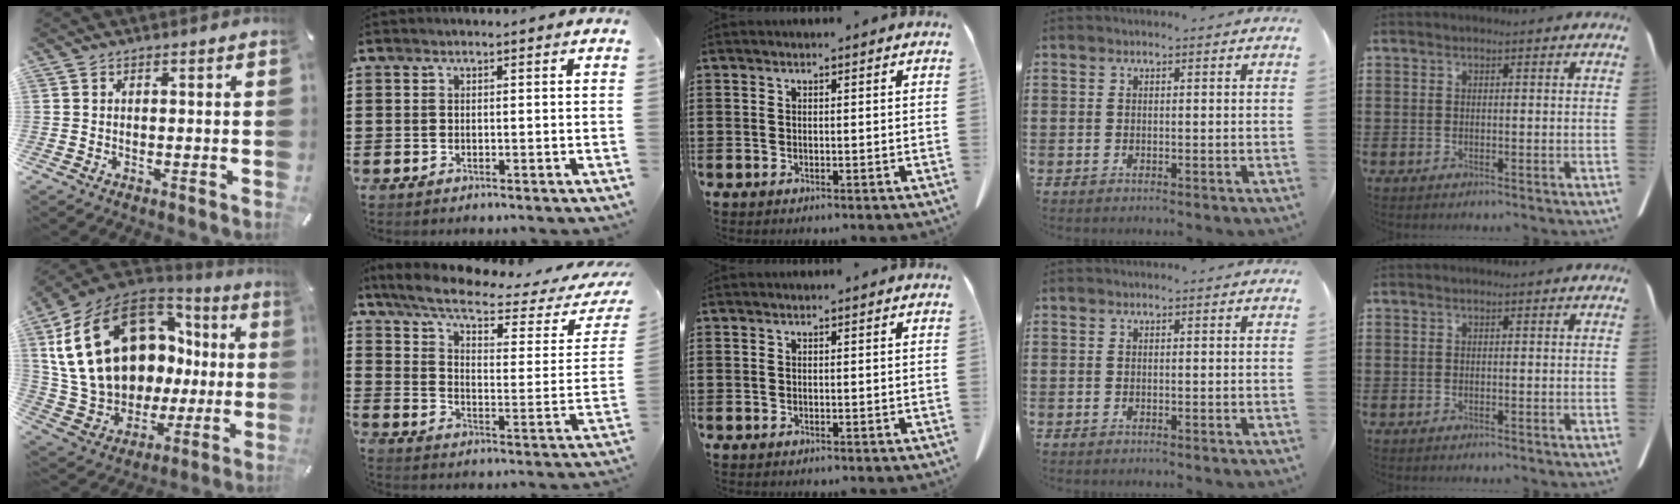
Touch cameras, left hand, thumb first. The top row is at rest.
{"thumb": {"total": 26.3, "force": [7.6, 18.6, 16.9], "torque": [-0.349, -0.037, 0.166]}, "index": {"total": 7.9, "force": [5.9, 1.2, 5.1], "torque": [-0.115, -0.037, 0.097]}}